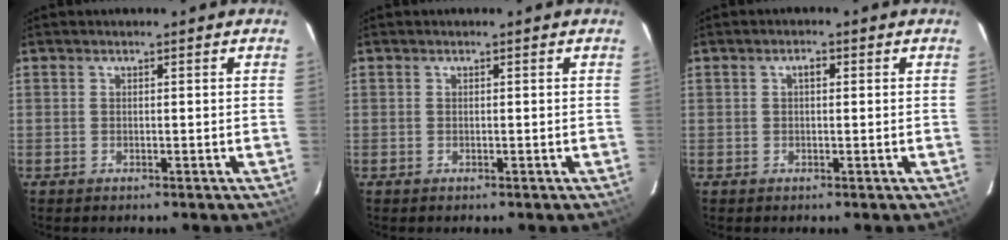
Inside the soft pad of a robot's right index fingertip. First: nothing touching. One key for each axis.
{"total": 0.0}
{"total": 1.4, "fx": 0.3, "fy": 0.7, "fz": 1.1, "tx": -0.018, "ty": 0.008, "tz": 0.004}